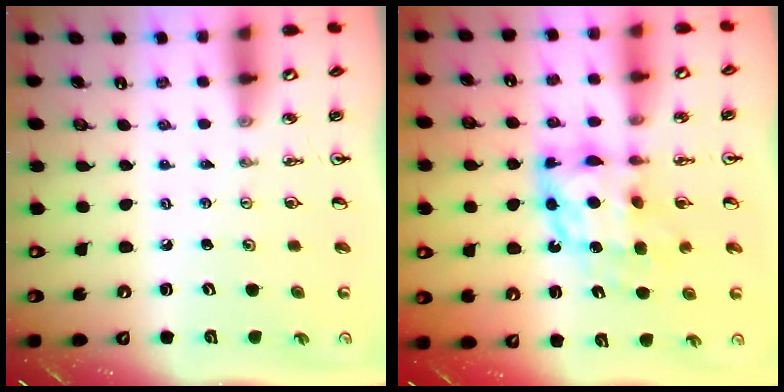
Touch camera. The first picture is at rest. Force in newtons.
{"total": 10.5, "press": 10.4, "slide": 0.9}